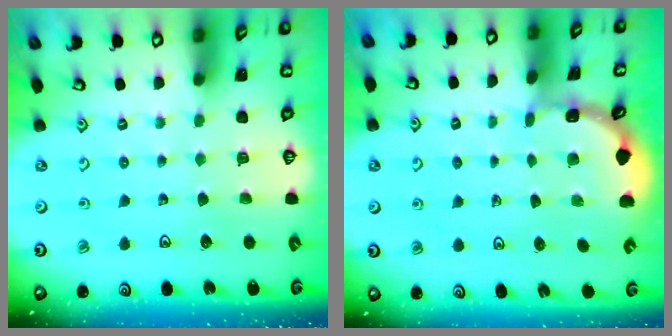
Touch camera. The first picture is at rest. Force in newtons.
{"total": 1.3, "press": 1.3, "slide": 0.1}